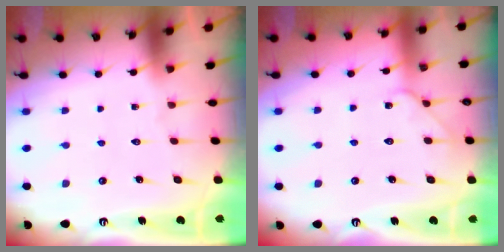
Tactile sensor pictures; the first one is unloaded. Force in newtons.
{"total": 5.7, "press": 5.7, "slide": 0.8}